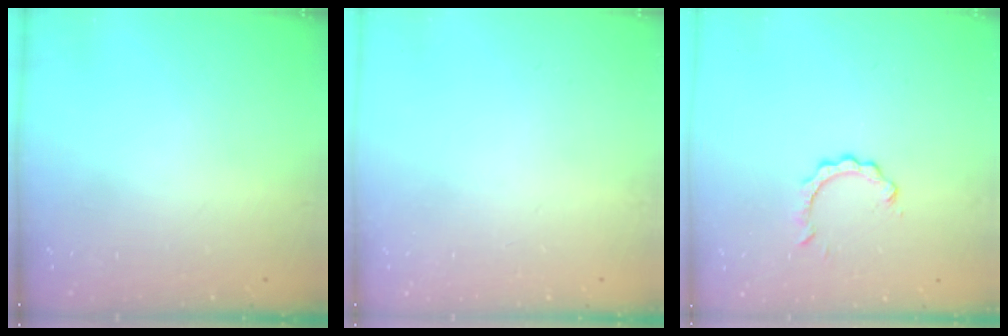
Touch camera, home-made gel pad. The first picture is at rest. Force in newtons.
{"total": 0.0}
{"total": 2.7, "press": 2.6, "slide": 0.3}